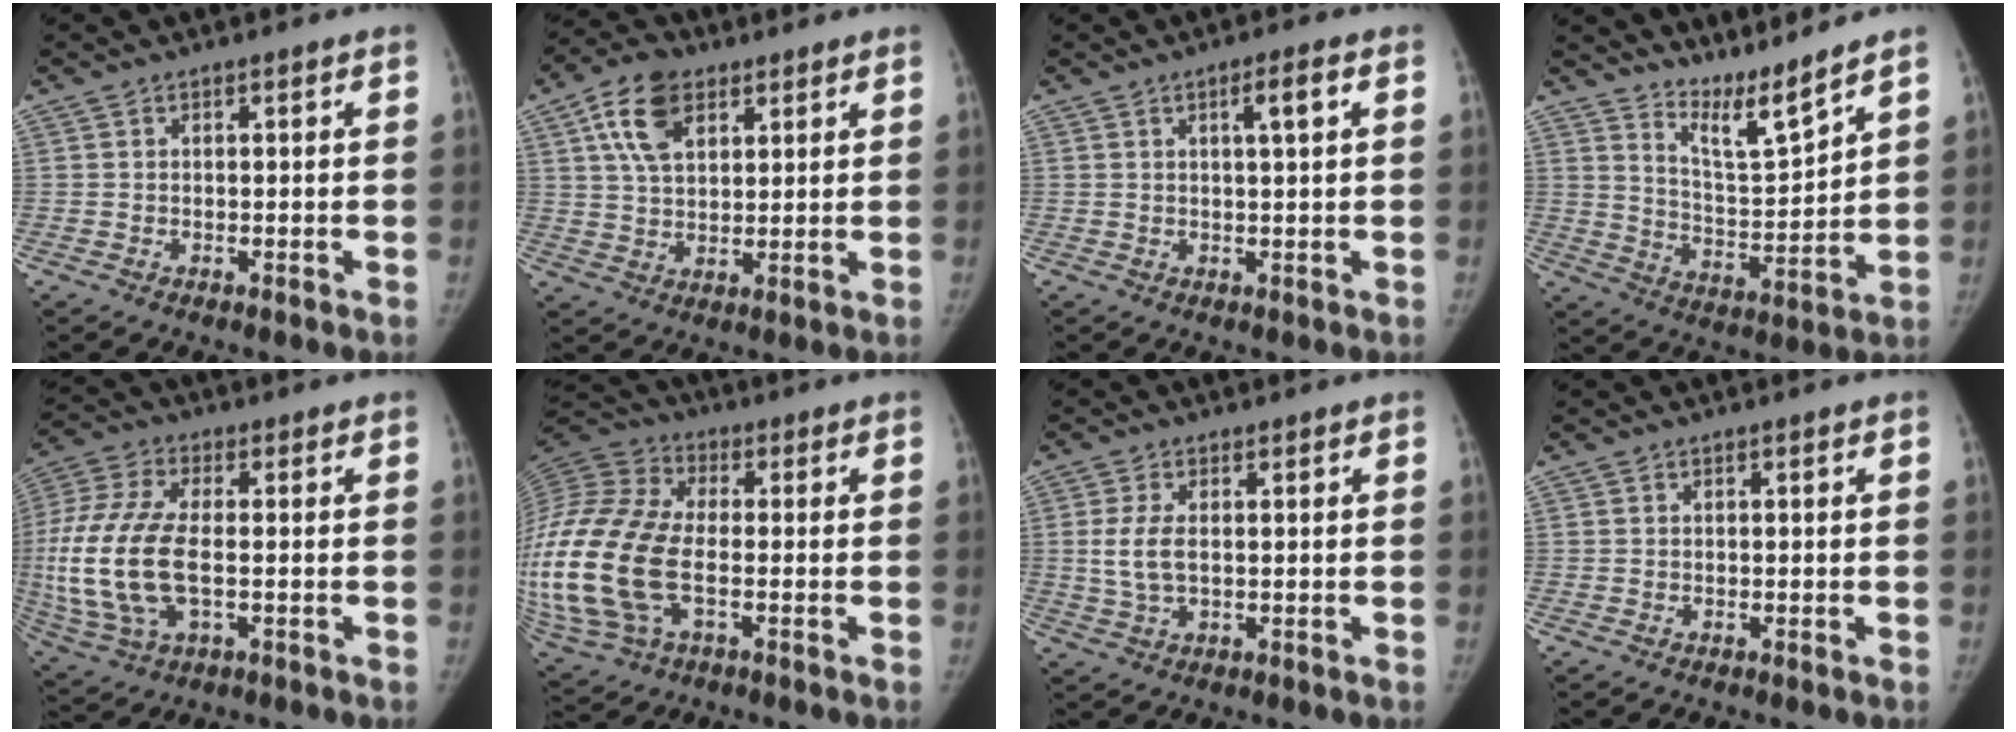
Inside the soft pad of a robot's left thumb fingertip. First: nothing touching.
{"total": 10.1, "force": [4.6, 6.1, 6.7], "torque": [-0.104, -0.005, 0.080]}
{"total": 3.5, "force": [1.1, 0.3, 3.3], "torque": [-0.054, 0.001, 0.018]}
{"total": 8.4, "force": [7.7, -0.3, 3.3], "torque": [-0.058, -0.076, 0.149]}
{"total": 18.8, "force": [-1.7, 9.6, 16.1], "torque": [-0.384, -0.004, -0.024]}
{"total": 27.5, "force": [-4.2, 16.2, 21.9], "torque": [-0.562, -0.008, -0.072]}
{"total": 4.9, "force": [0.5, 2.5, 4.1], "torque": [-0.094, -0.004, 0.011]}
{"total": 0.0}